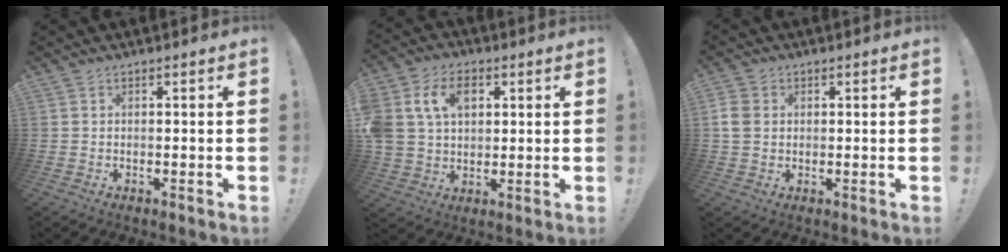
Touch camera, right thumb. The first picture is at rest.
{"total": 13.9, "force": [4.6, 10.5, 7.8], "torque": [-0.157, -0.005, 0.091]}
{"total": 5.1, "force": [0.7, 4.2, 2.8], "torque": [-0.052, 0.001, 0.013]}